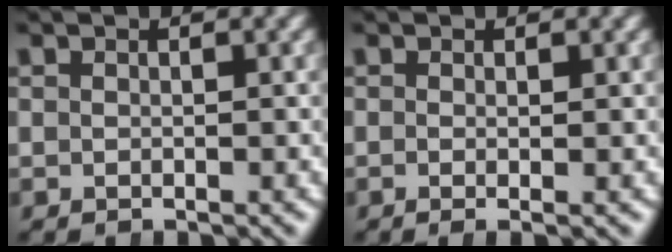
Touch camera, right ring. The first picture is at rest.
{"total": 1.0, "force": [-0.3, 0.2, 0.9], "torque": [-0.020, -0.007, -0.006]}